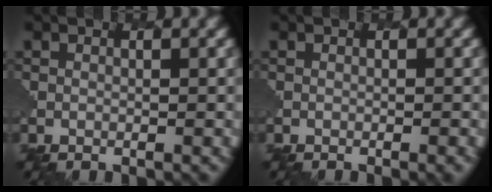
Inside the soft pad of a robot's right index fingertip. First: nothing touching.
{"total": 1.4, "force": [-0.5, 0.5, 1.2], "torque": [-0.002, 0.005, -0.002]}